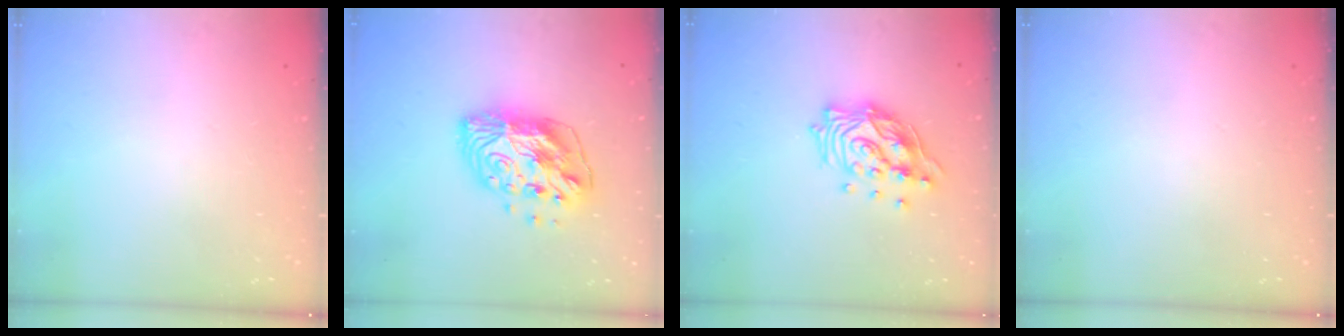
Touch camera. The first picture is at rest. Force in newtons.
{"total": 13.1, "press": 13.0, "slide": 1.6}
{"total": 15.2, "press": 15.2, "slide": 1.1}
{"total": 0.0}